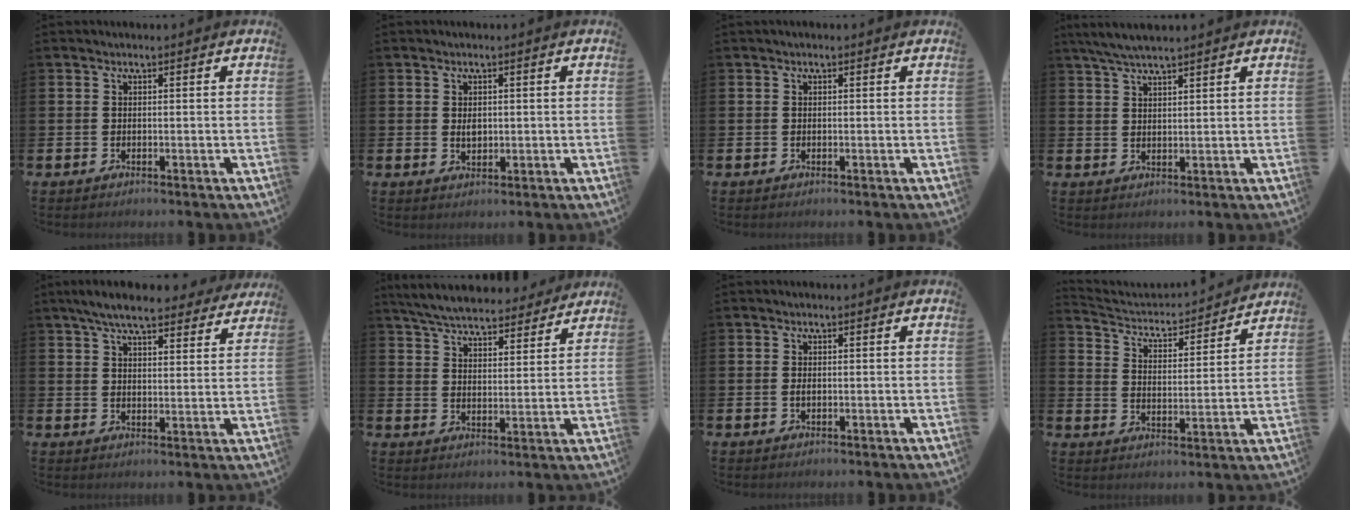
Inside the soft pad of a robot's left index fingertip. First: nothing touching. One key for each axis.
{"total": 1.6, "fx": 0.4, "fy": 1.1, "fz": 1.1, "tx": -0.004, "ty": -0.002, "tz": 0.002}
{"total": 0.0}
{"total": 4.5, "fx": 4.0, "fy": 0.6, "fz": 1.9, "tx": -0.044, "ty": -0.008, "tz": 0.073}
{"total": 7.5, "fx": 6.9, "fy": 1.5, "fz": 2.7, "tx": -0.060, "ty": -0.026, "tz": 0.122}
{"total": 6.5, "fx": 6.3, "fy": 1.2, "fz": 1.4, "tx": -0.046, "ty": -0.038, "tz": 0.110}
{"total": 0.8, "fx": 0.0, "fy": 0.4, "fz": 0.7, "tx": -0.010, "ty": 0.001, "tz": -0.003}
{"total": 3.8, "fx": 3.6, "fy": 1.3, "fz": 0.4, "tx": -0.037, "ty": -0.037, "tz": 0.053}